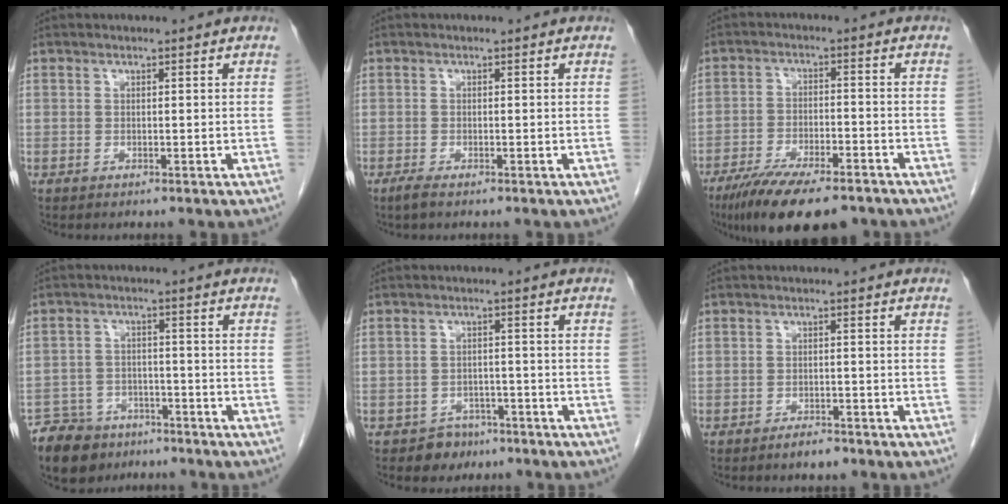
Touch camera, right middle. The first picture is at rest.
{"total": 1.3, "force": [-1.0, 0.2, 0.9], "torque": [-0.028, -0.005, -0.020]}
{"total": 13.7, "force": [-10.4, 3.7, 8.2], "torque": [-0.134, -0.019, -0.166]}
{"total": 8.4, "force": [-6.4, 5.1, 1.8], "torque": [-0.041, 0.004, -0.104]}
{"total": 3.7, "force": [-2.5, 2.7, 0.3], "torque": [-0.003, 0.012, -0.032]}
{"total": 2.3, "force": [-1.8, 0.7, 1.2], "torque": [-0.023, 0.000, -0.025]}